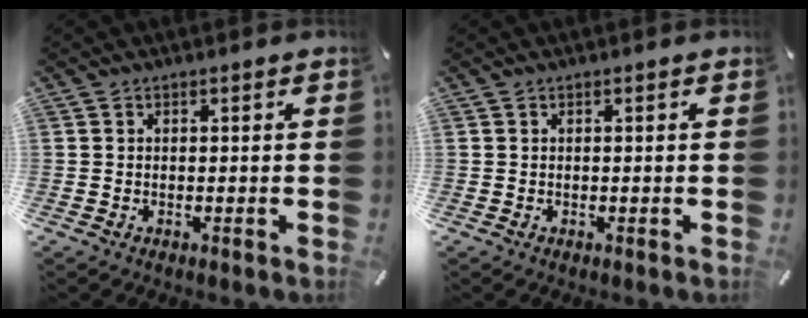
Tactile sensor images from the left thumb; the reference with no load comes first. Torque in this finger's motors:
{"motor_torque": [-0.02, -0.02, 0.00, 0.00, 0.00]}